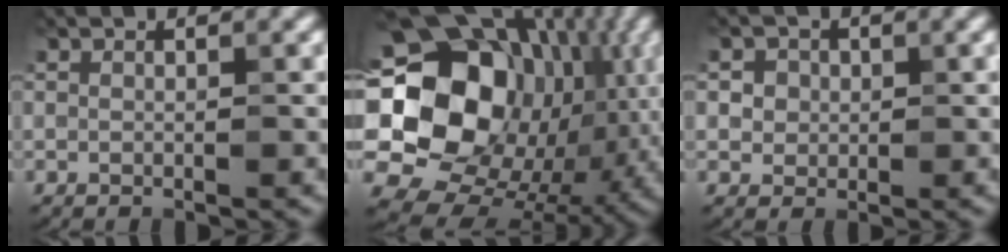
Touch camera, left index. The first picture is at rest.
{"total": 19.1, "force": [2.3, 15.1, 11.5], "torque": [-0.217, 0.002, 0.056]}
{"total": 3.1, "force": [1.0, 2.6, 1.2], "torque": [-0.017, 0.007, 0.013]}